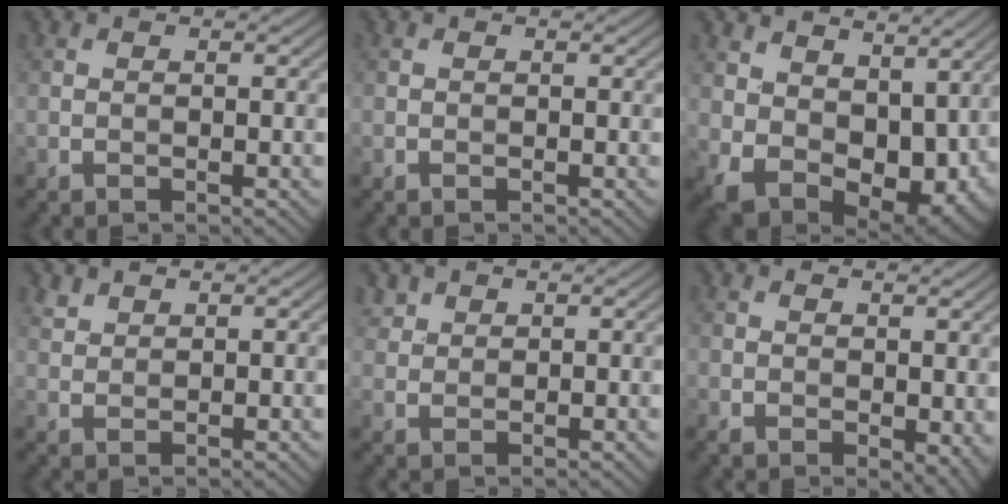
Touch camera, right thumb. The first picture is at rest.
{"total": 0.0}
{"total": 12.9, "force": [3.3, 8.8, 8.8], "torque": [-0.171, -0.032, 0.097]}
{"total": 1.7, "force": [1.5, 0.6, 0.5], "torque": [-0.016, 0.002, 0.037]}
{"total": 2.0, "force": [1.6, 1.1, 0.5], "torque": [-0.016, 0.003, 0.040]}
{"total": 4.7, "force": [-0.1, 3.1, 3.5], "torque": [-0.065, -0.021, 0.014]}